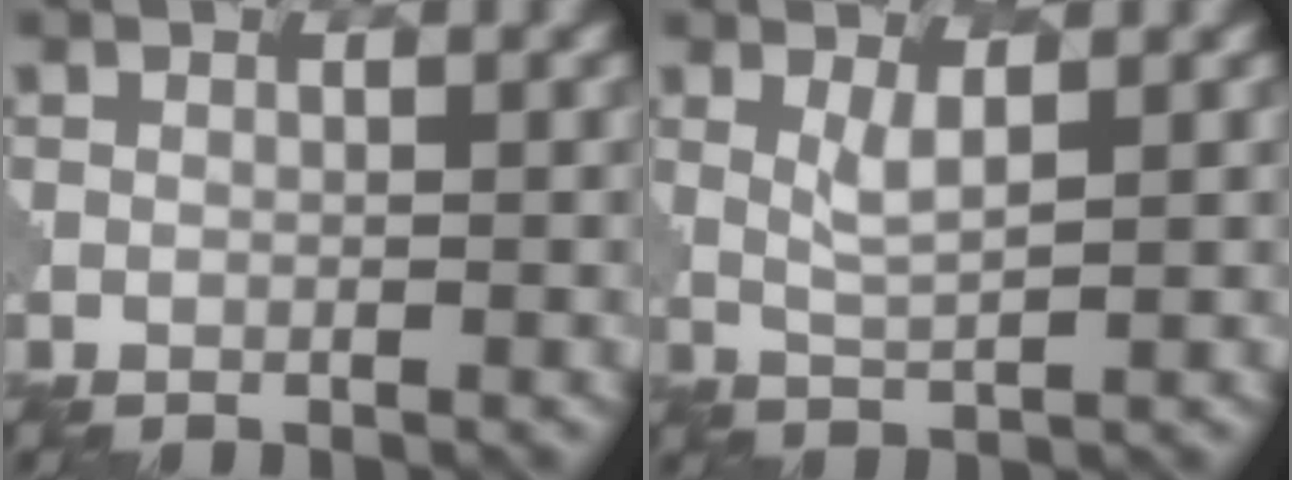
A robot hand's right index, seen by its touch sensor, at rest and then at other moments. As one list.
[{"total": 1.9, "force": [1.1, 0.4, 1.6], "torque": [-0.036, -0.008, 0.027]}]